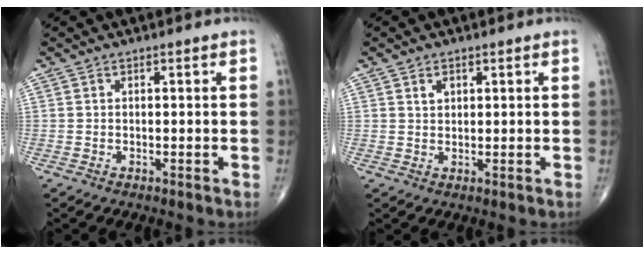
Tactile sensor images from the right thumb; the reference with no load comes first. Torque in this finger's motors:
{"motor_torque": [-0.45, -0.13, 0.16, -0.05, 0.03]}